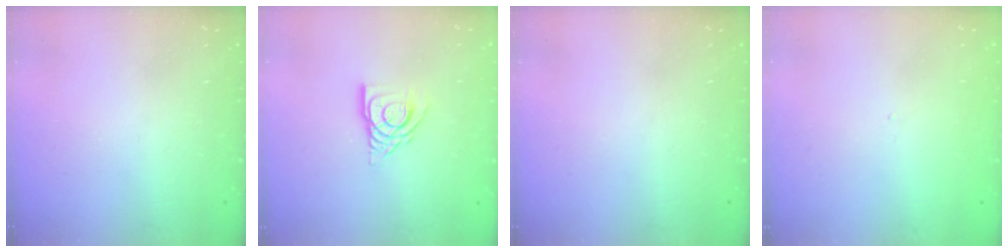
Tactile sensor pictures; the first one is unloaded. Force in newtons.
{"total": 10.5, "press": 10.4, "slide": 1.3}
{"total": 0.0}
{"total": 0.0}